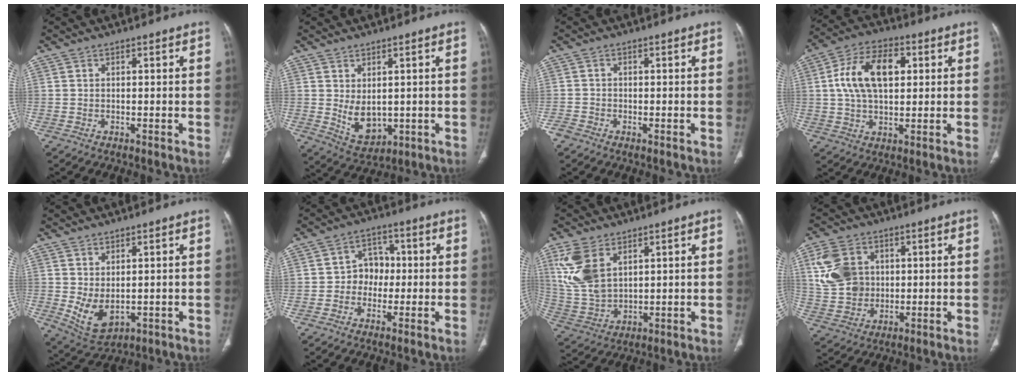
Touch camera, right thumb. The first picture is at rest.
{"total": 5.6, "force": [0.3, 3.5, 4.3], "torque": [-0.064, -0.012, 0.028]}
{"total": 1.9, "force": [-1.4, 1.2, 0.7], "torque": [-0.012, 0.003, -0.027]}
{"total": 13.7, "force": [2.6, 8.0, 10.8], "torque": [-0.187, 0.016, 0.043]}
{"total": 6.5, "force": [0.0, 3.9, 5.2], "torque": [-0.089, -0.009, 0.026]}
{"total": 5.9, "force": [-0.4, 5.1, 2.8], "torque": [-0.005, 0.018, -0.018]}
{"total": 11.3, "force": [5.0, 6.6, 7.7], "torque": [-0.166, -0.013, 0.116]}
{"total": 11.1, "force": [2.7, 8.9, 6.0], "torque": [-0.103, -0.002, 0.058]}